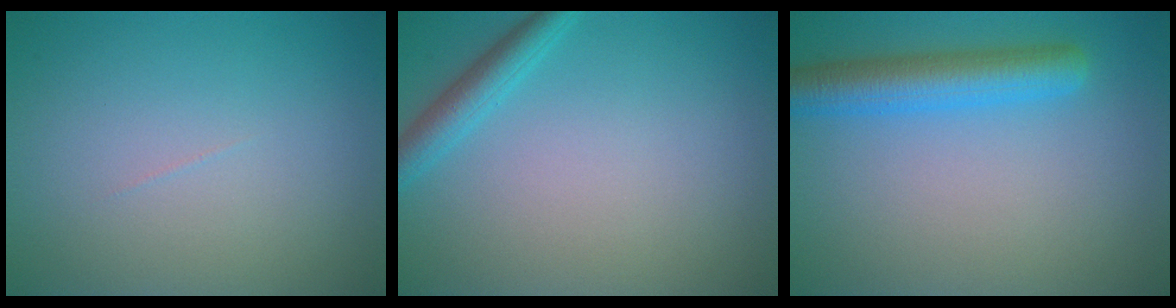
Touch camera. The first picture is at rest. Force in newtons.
{"total": 2.4, "press": 2.4, "slide": 0.1}
{"total": 4.8, "press": 4.8, "slide": 0.2}